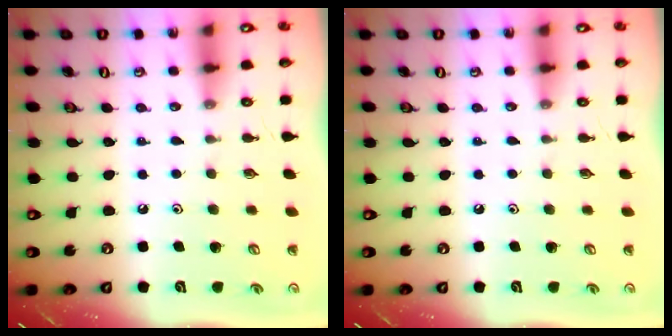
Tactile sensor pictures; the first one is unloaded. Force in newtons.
{"total": 0.0}